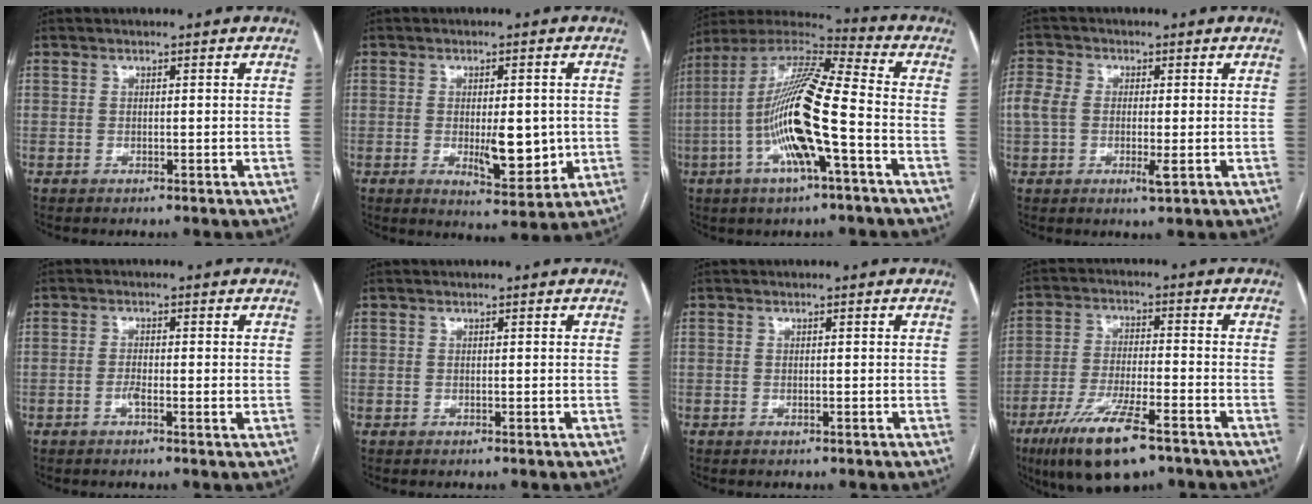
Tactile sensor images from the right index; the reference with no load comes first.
{"total": 7.6, "force": [-0.7, 2.7, 7.1], "torque": [-0.104, -0.013, -0.003]}
{"total": 17.7, "force": [-4.2, 1.9, 17.1], "torque": [-0.338, 0.002, -0.081]}
{"total": 6.0, "force": [-0.6, 3.0, 5.2], "torque": [-0.120, 0.003, -0.011]}
{"total": 2.6, "force": [-0.7, 0.6, 2.4], "torque": [-0.045, 0.001, -0.013]}
{"total": 0.0}
{"total": 0.0}
{"total": 12.7, "force": [-8.2, 2.6, 9.3], "torque": [-0.179, -0.021, -0.138]}